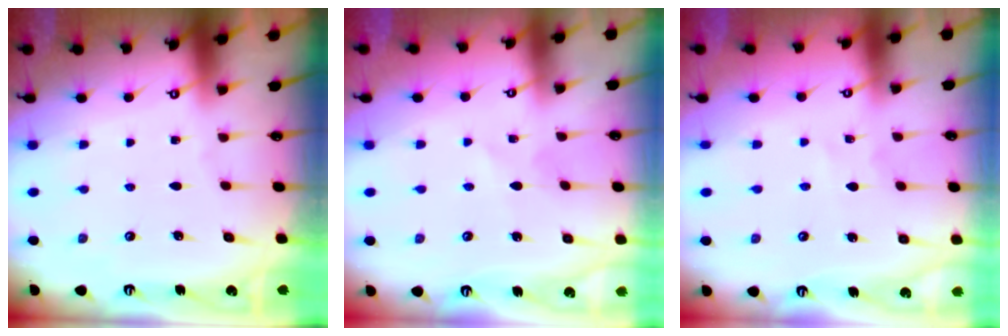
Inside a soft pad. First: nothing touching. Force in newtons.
{"total": 2.9, "press": 2.8, "slide": 0.4}
{"total": 3.1, "press": 3.1, "slide": 0.2}